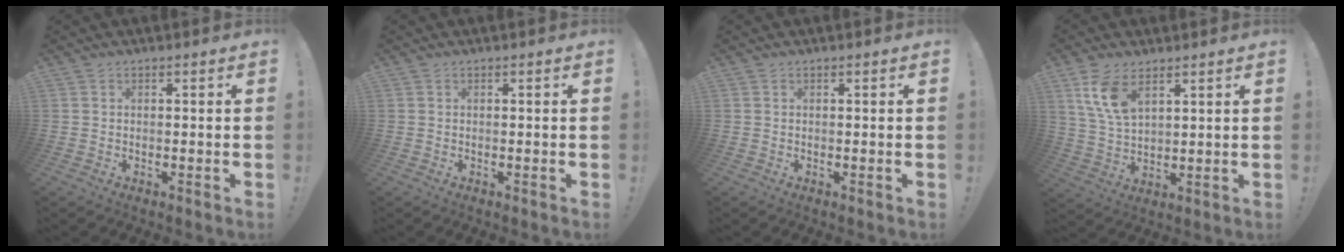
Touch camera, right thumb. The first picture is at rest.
{"total": 0.0}
{"total": 0.0}
{"total": 9.8, "force": [5.7, 4.8, 6.4], "torque": [-0.124, -0.019, 0.108]}